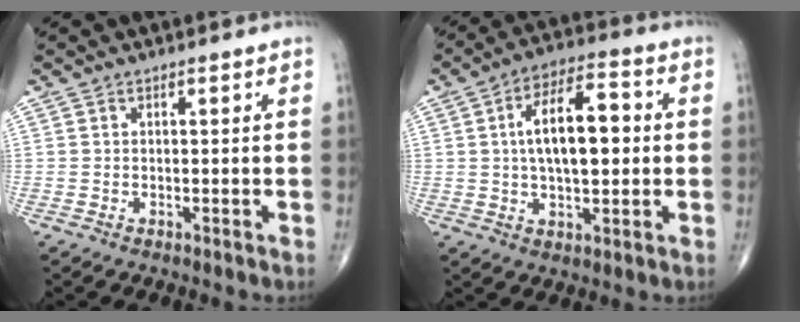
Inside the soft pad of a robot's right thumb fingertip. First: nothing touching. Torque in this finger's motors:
{"motor_torque": [1.38, 3.63, 1.25, 0.43, 0.12]}